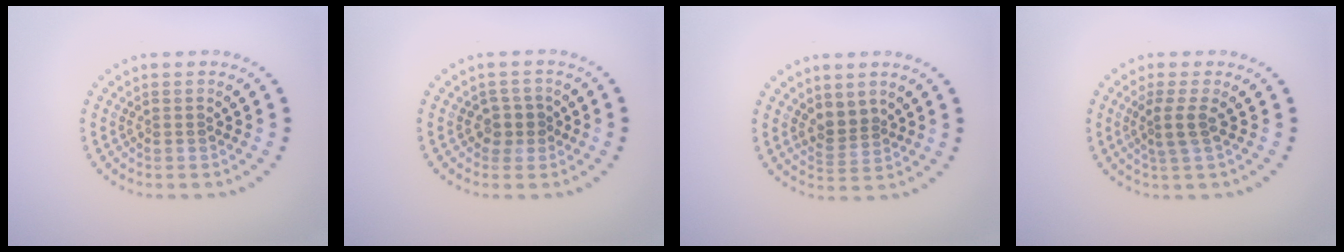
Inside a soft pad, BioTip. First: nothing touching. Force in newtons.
{"total": 1.8, "press": 1.4, "slide": 1.1}
{"total": 2.0, "press": 1.6, "slide": 1.2}
{"total": 2.0, "press": 1.5, "slide": 1.3}